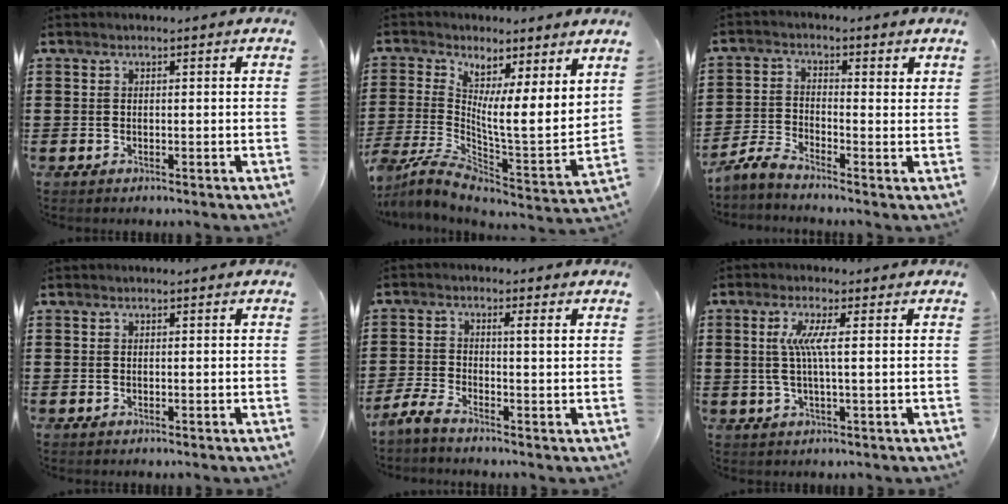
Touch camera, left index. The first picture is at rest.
{"total": 5.0, "force": [2.8, 1.3, 3.9], "torque": [-0.098, -0.043, 0.043]}
{"total": 3.0, "force": [-2.5, 0.4, 1.7], "torque": [-0.046, -0.003, -0.054]}
{"total": 0.0}
{"total": 3.2, "force": [-1.0, -0.2, 3.0], "torque": [-0.069, -0.007, -0.027]}
{"total": 4.8, "force": [0.7, 0.0, 4.7], "torque": [-0.106, -0.012, 0.004]}